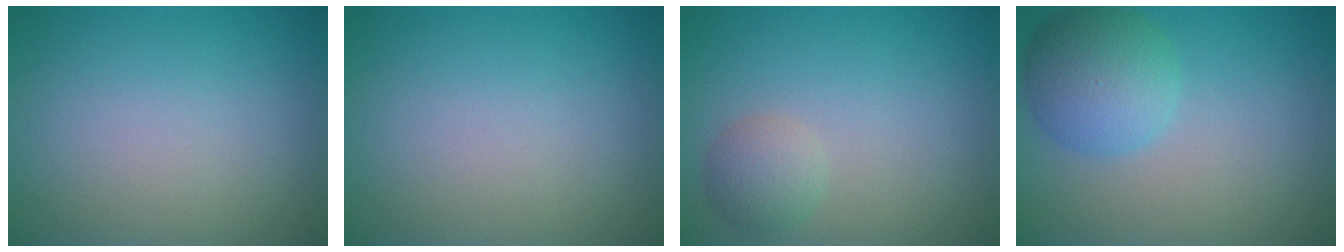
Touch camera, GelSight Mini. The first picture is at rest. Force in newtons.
{"total": 0.0}
{"total": 2.2, "press": 2.2, "slide": 0.1}
{"total": 5.2, "press": 5.2, "slide": 0.2}